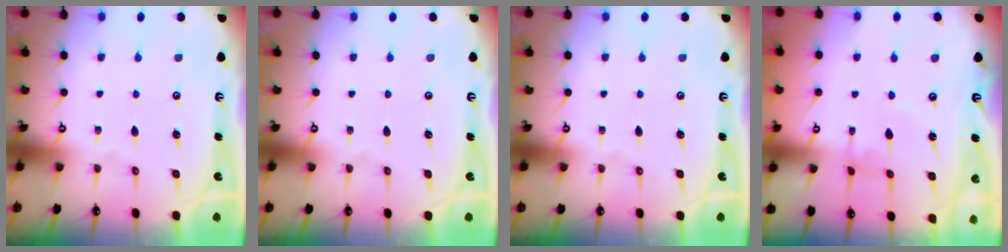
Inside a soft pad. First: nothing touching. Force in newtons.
{"total": 0.0}
{"total": 0.0}
{"total": 3.1, "press": 3.1, "slide": 0.1}